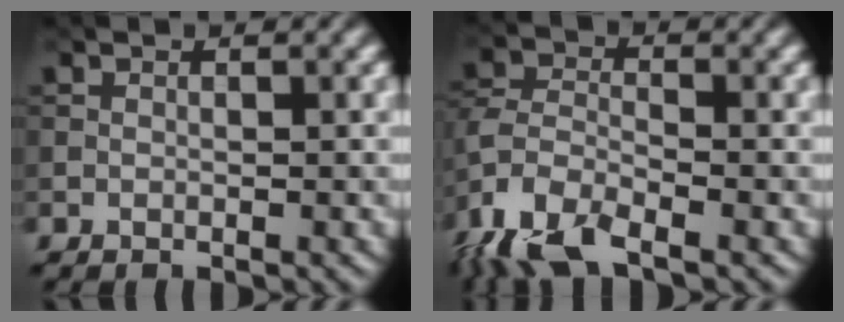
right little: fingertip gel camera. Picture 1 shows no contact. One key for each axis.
{"total": 7.3, "fx": -5.2, "fy": 2.5, "fz": 4.4, "tx": -0.096, "ty": -0.008, "tz": -0.114}